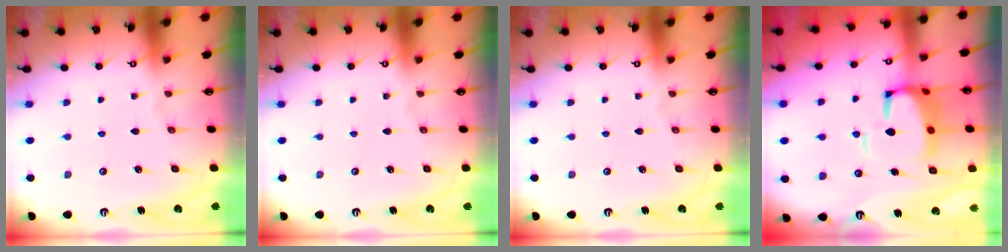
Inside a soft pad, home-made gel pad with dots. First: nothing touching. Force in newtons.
{"total": 0.0}
{"total": 0.0}
{"total": 7.4, "press": 7.3, "slide": 1.2}